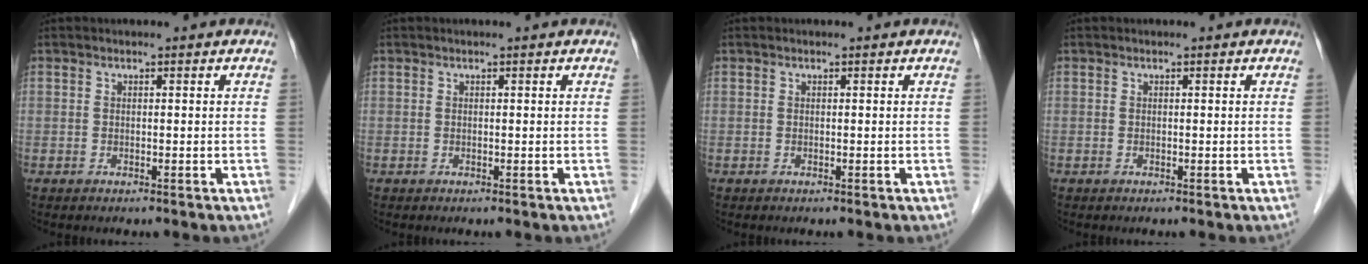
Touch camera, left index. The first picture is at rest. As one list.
[{"total": 0.0}, {"total": 0.0}, {"total": 0.0}]